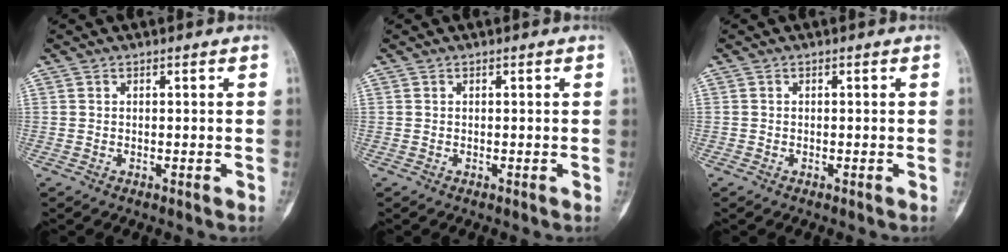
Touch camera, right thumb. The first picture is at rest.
{"total": 0.0}
{"total": 0.0}